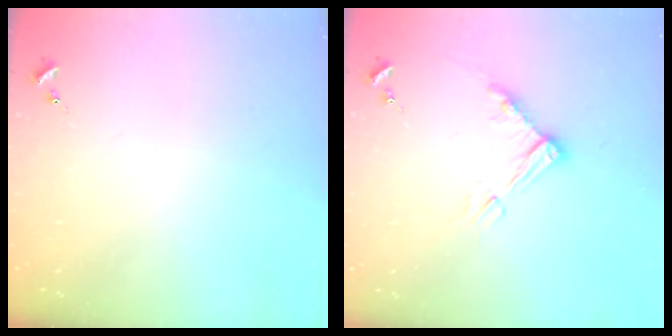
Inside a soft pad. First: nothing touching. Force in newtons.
{"total": 9.8, "press": 9.8, "slide": 1.0}